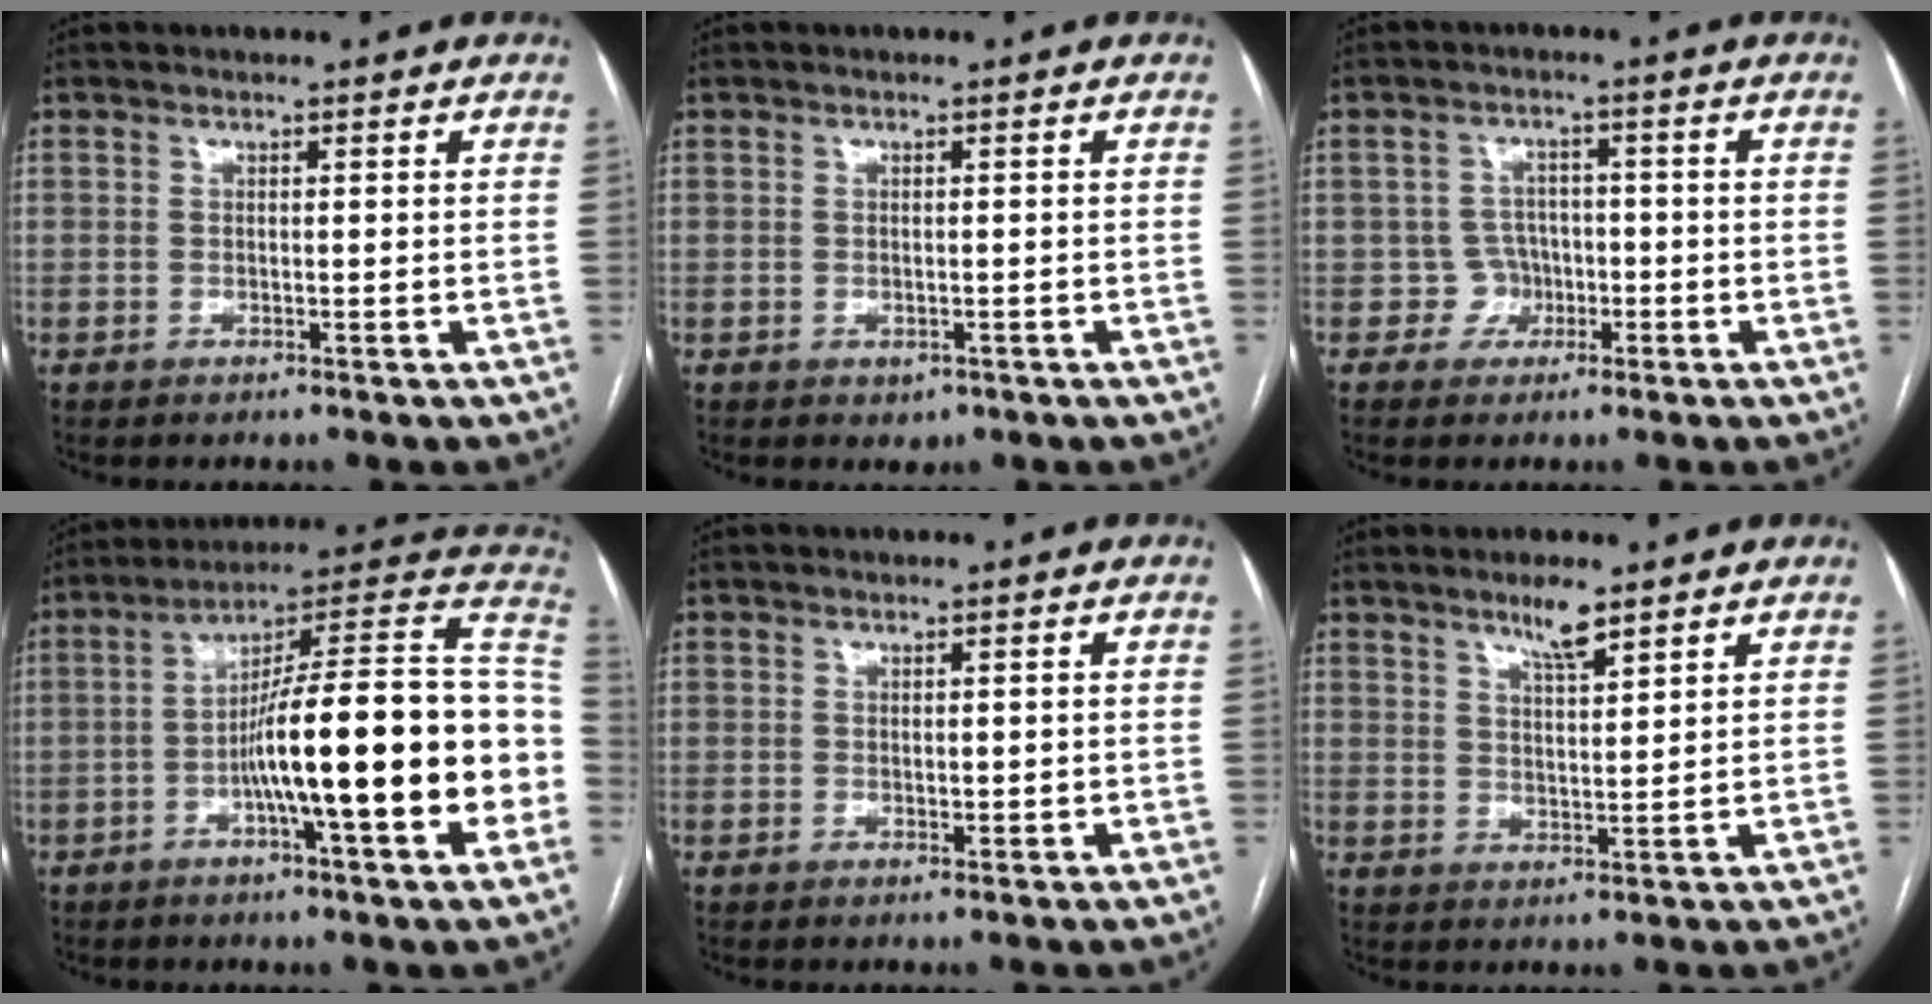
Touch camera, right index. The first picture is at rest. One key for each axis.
{"total": 1.3, "fx": -0.5, "fy": 1.1, "fz": 0.6, "tx": -0.003, "ty": 0.000, "tz": 0.000}
{"total": 3.7, "fx": -1.1, "fy": 3.5, "fz": -0.2, "tx": 0.020, "ty": 0.015, "tz": -0.019}
{"total": 23.7, "fx": -4.3, "fy": 2.2, "fz": 23.2, "tx": -0.269, "ty": 0.025, "tz": -0.068}
{"total": 1.1, "fx": 0.1, "fy": 0.8, "fz": 0.8, "tx": -0.009, "ty": 0.000, "tz": 0.003}
{"total": 4.5, "fx": 3.5, "fy": 0.5, "fz": 2.8, "tx": -0.049, "ty": -0.005, "tz": 0.061}